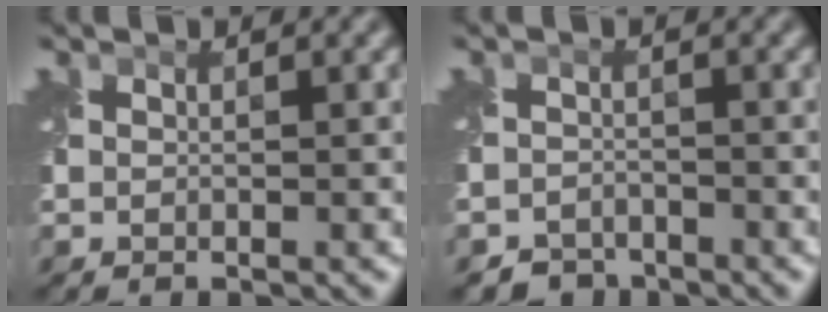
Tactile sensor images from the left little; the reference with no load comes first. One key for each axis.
{"total": 2.5, "fx": -2.3, "fy": 1.0, "fz": -0.2, "tx": 0.012, "ty": -0.004, "tz": -0.047}